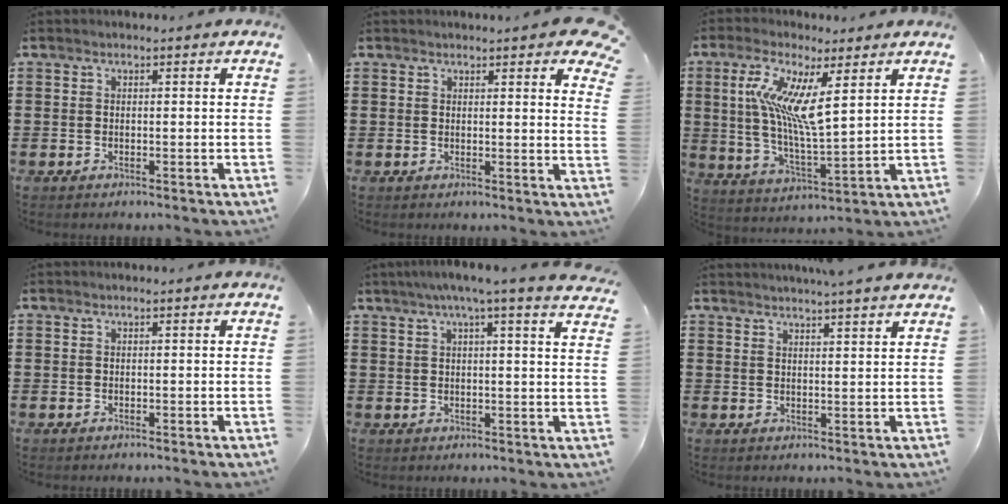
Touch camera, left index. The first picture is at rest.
{"total": 3.1, "force": [2.7, 0.6, 1.4], "torque": [-0.011, -0.011, 0.046]}
{"total": 10.4, "force": [4.8, 2.0, 9.0], "torque": [-0.184, -0.012, 0.085]}
{"total": 0.0}
{"total": 5.1, "force": [3.7, -0.6, 3.4], "torque": [-0.077, -0.011, 0.062]}
{"total": 2.9, "force": [2.8, -0.7, 0.4], "torque": [-0.016, -0.010, 0.052]}